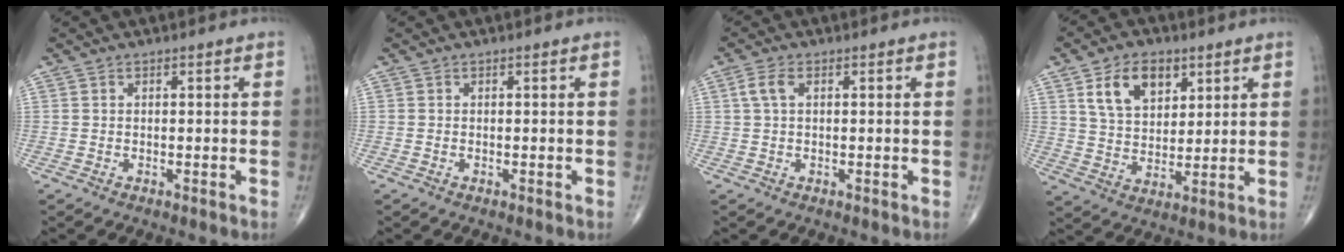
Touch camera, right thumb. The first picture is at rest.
{"total": 0.0}
{"total": 3.2, "force": [0.9, 1.5, 2.6], "torque": [-0.063, 0.009, 0.020]}
{"total": 10.7, "force": [5.0, 6.7, 6.6], "torque": [-0.084, -0.021, 0.094]}